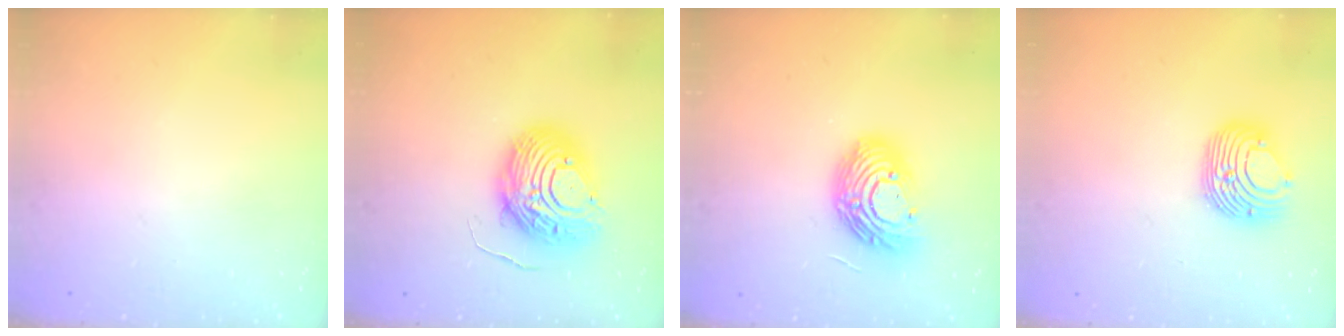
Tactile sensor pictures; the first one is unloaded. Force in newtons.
{"total": 11.8, "press": 11.8, "slide": 1.3}
{"total": 13.7, "press": 13.7, "slide": 0.5}
{"total": 10.6, "press": 10.6, "slide": 0.3}